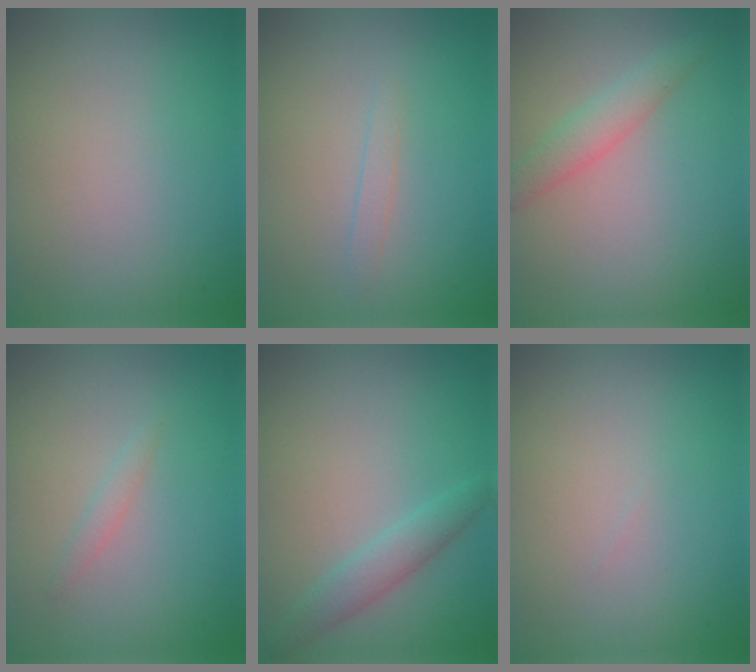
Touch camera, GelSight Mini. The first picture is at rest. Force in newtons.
{"total": 0.8, "press": 0.8, "slide": 0.1}
{"total": 2.3, "press": 2.3, "slide": 0.1}
{"total": 0.9, "press": 0.9, "slide": 0.1}
{"total": 2.3, "press": 2.3, "slide": 0.1}
{"total": 0.0}